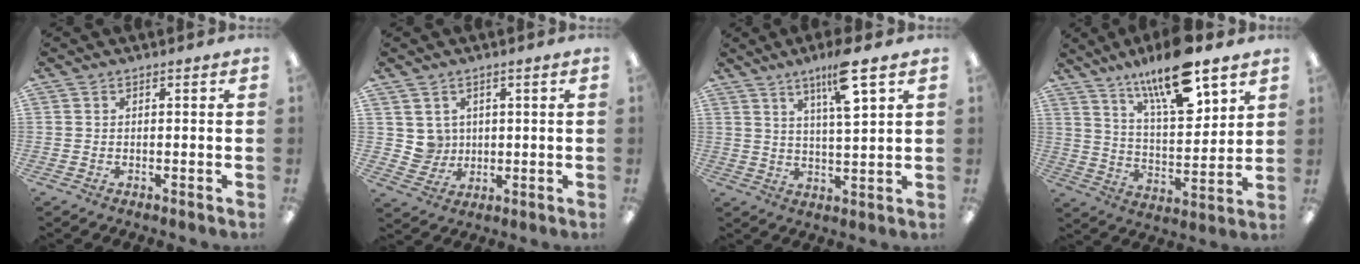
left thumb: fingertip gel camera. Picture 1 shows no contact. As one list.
[{"total": 4.8, "force": [2.4, 4.1, -0.3], "torque": [0.000, -0.009, 0.045]}, {"total": 9.8, "force": [5.8, 1.7, 7.7], "torque": [-0.133, -0.019, 0.092]}, {"total": 17.1, "force": [12.2, 4.8, 11.0], "torque": [-0.184, -0.066, 0.201]}]